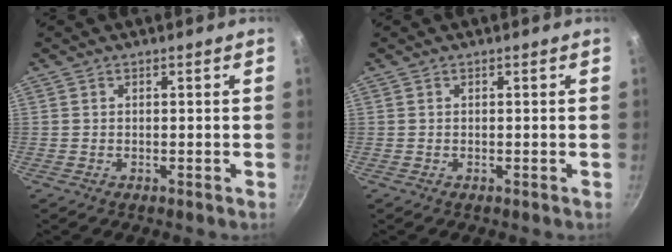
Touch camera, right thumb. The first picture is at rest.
{"total": 0.0}